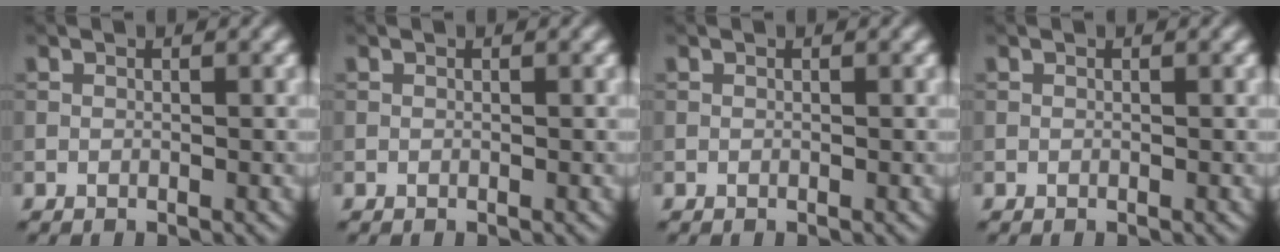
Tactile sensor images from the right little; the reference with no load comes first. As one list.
[{"total": 0.0}, {"total": 0.0}, {"total": 0.0}]